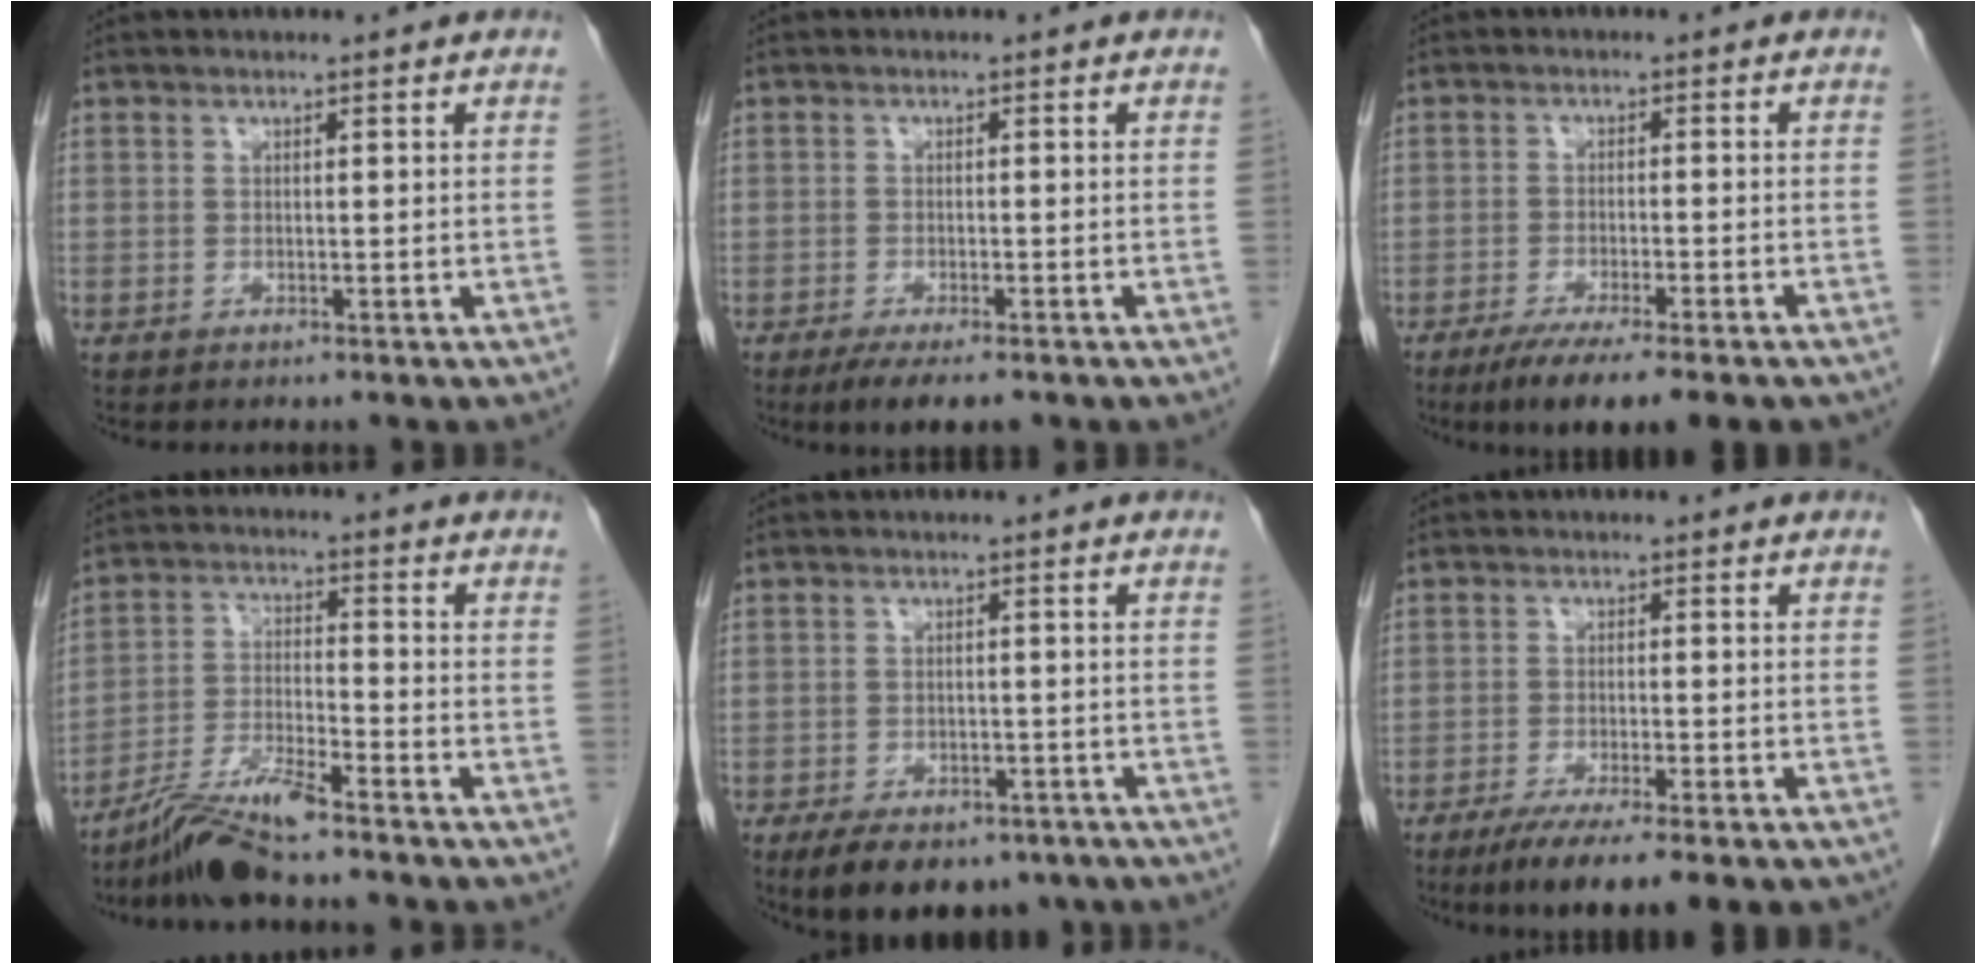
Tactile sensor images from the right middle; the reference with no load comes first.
{"total": 5.3, "force": [-3.8, 1.2, 3.5], "torque": [-0.052, -0.012, -0.057]}
{"total": 10.8, "force": [-8.1, 1.4, 6.9], "torque": [-0.092, -0.018, -0.117]}
{"total": 8.1, "force": [-6.8, 0.2, 4.4], "torque": [-0.089, -0.016, -0.130]}
{"total": 11.8, "force": [-8.4, 5.9, 5.8], "torque": [-0.090, -0.001, -0.116]}
{"total": 9.9, "force": [-7.4, 1.0, 6.5], "torque": [-0.089, -0.018, -0.108]}